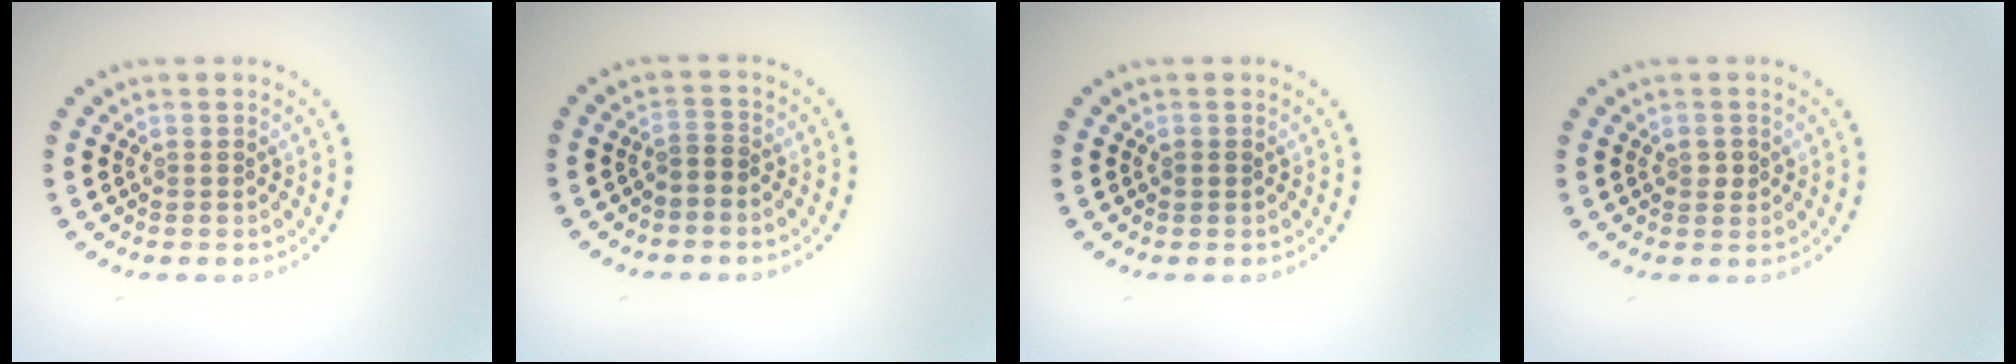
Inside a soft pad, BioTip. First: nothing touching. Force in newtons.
{"total": 1.2, "press": 0.9, "slide": 0.8}
{"total": 0.7, "press": 0.7, "slide": 0.1}
{"total": 1.0, "press": 1.0, "slide": 0.1}